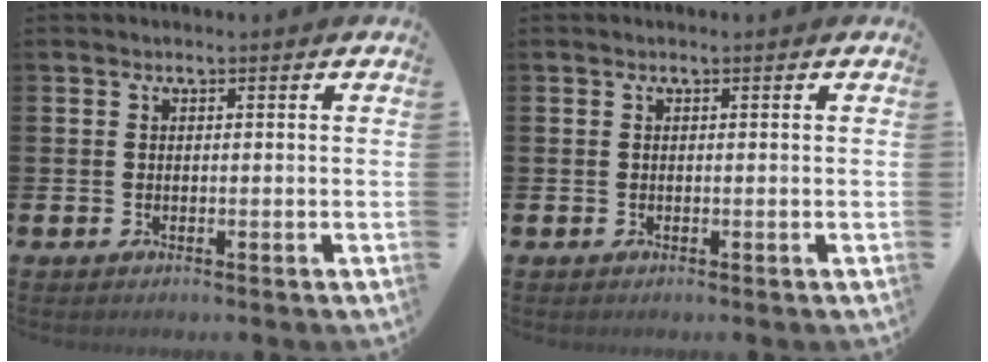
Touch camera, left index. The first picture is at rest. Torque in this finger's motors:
{"motor_torque": [0.00, 0.00, 0.00, 0.01]}